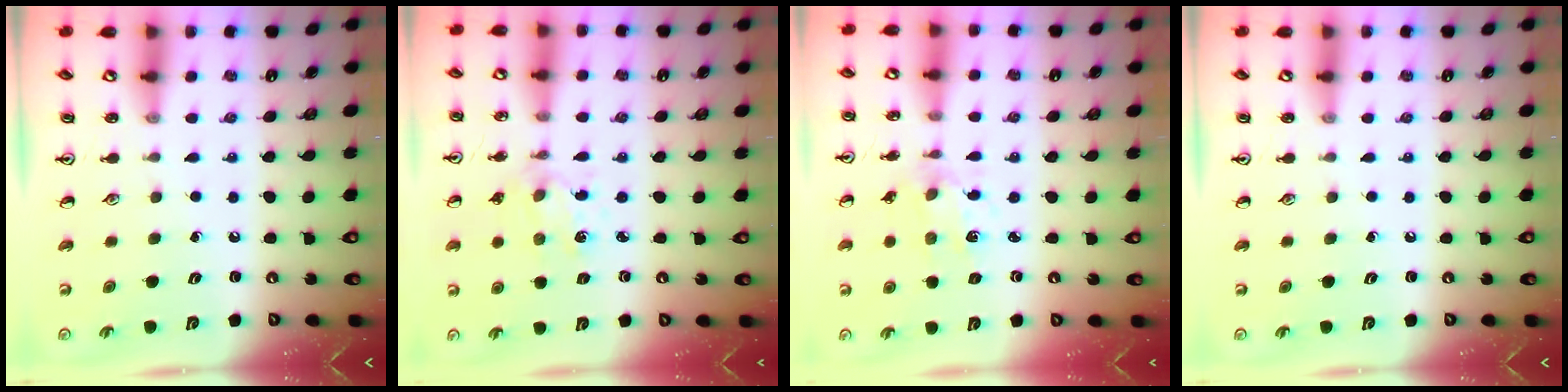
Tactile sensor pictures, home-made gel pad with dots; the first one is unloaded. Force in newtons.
{"total": 2.0, "press": 2.0, "slide": 0.3}
{"total": 2.0, "press": 1.9, "slide": 0.4}
{"total": 0.0}